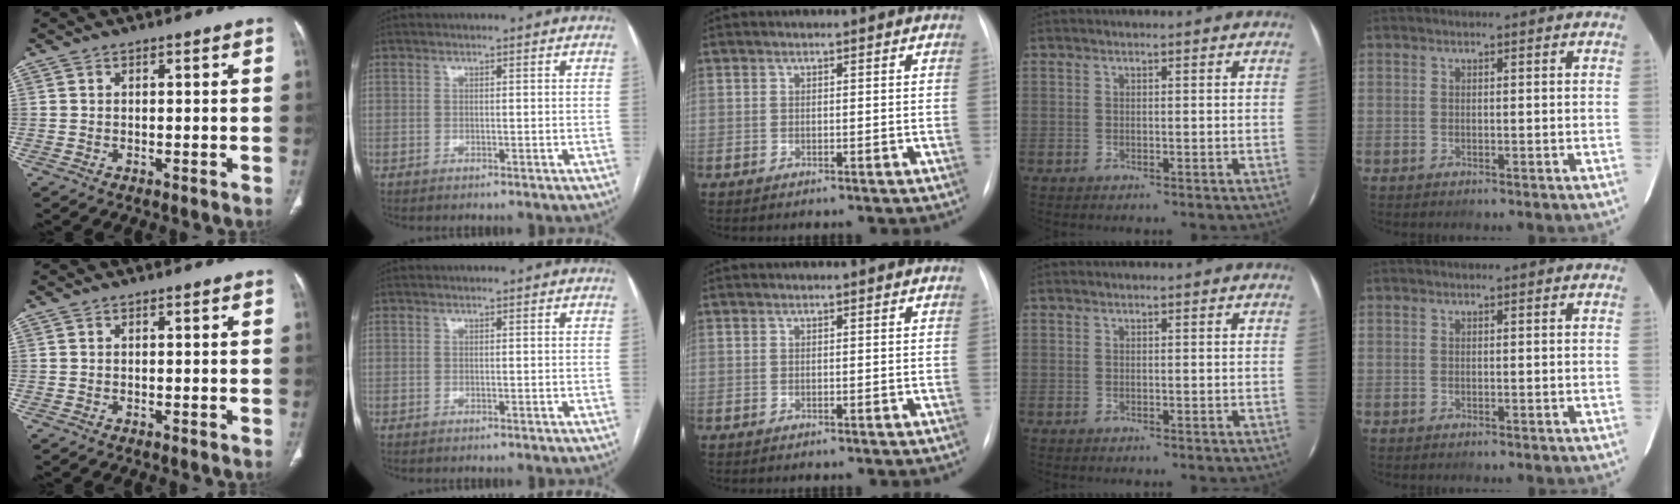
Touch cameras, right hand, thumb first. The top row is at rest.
{}